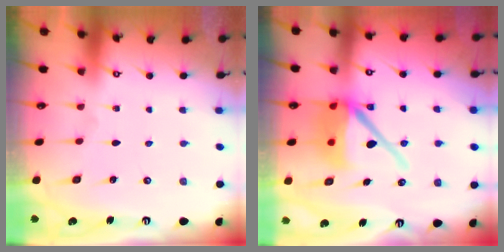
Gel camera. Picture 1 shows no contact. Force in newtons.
{"total": 13.9, "press": 13.7, "slide": 1.9}